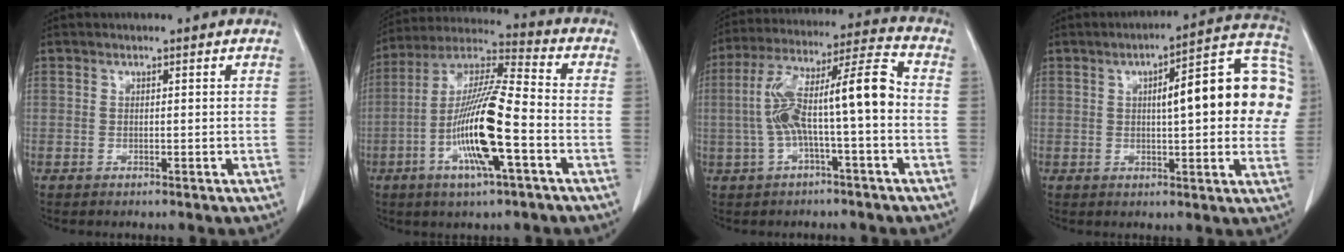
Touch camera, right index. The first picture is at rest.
{"total": 15.6, "force": [-4.5, 1.4, 14.9], "torque": [-0.293, -0.004, -0.086]}
{"total": 13.4, "force": [-1.2, 1.9, 13.2], "torque": [-0.245, 0.047, -0.020]}
{"total": 17.3, "force": [2.5, 4.1, 16.6], "torque": [-0.212, 0.039, 0.027]}